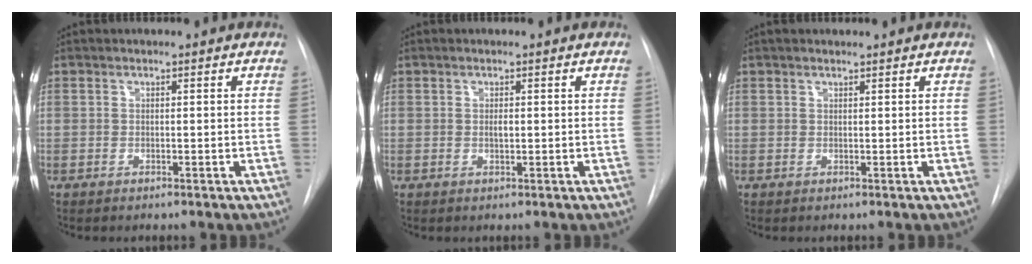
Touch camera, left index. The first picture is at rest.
{"total": 0.8, "force": [0.1, 0.3, 0.7], "torque": [-0.014, -0.003, 0.001]}
{"total": 1.3, "force": [1.2, 0.2, 0.5], "torque": [-0.009, 0.015, 0.019]}